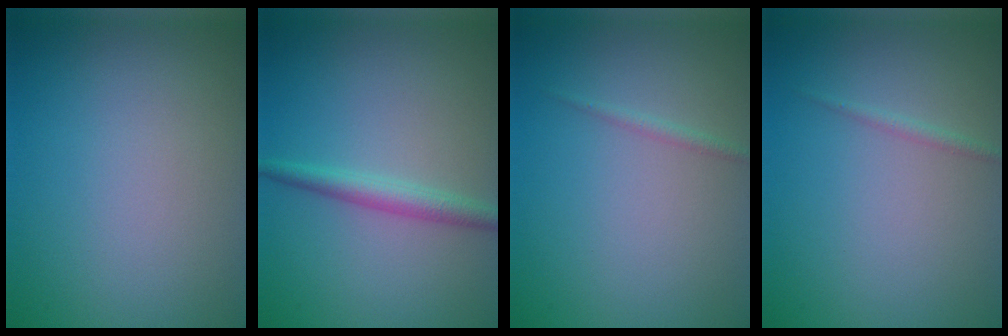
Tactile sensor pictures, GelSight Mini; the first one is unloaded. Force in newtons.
{"total": 2.2, "press": 2.2, "slide": 0.1}
{"total": 0.7, "press": 0.7, "slide": 0.0}
{"total": 0.7, "press": 0.7, "slide": 0.0}